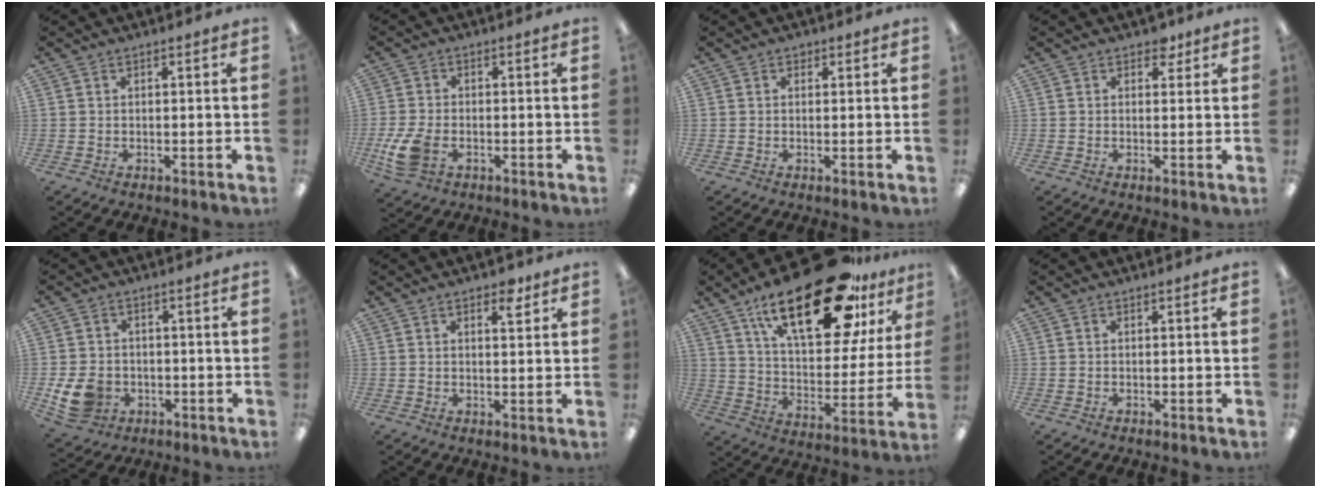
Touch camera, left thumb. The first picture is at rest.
{"total": 8.1, "force": [-2.7, 5.1, 5.7], "torque": [-0.132, 0.001, -0.048]}
{"total": 0.9, "force": [0.6, 0.7, 0.3], "torque": [0.002, 0.000, 0.008]}
{"total": 3.2, "force": [2.1, 2.1, 1.3], "torque": [-0.004, -0.004, 0.035]}
{"total": 8.7, "force": [-2.5, 6.8, 4.8], "torque": [-0.101, 0.006, -0.046]}
{"total": 4.1, "force": [2.7, 1.8, 2.5], "torque": [-0.023, -0.008, 0.041]}
{"total": 28.3, "force": [17.4, 11.2, 19.3], "torque": [-0.292, -0.095, 0.286]}
{"total": 0.0}